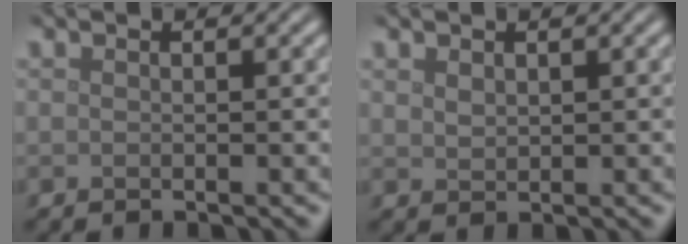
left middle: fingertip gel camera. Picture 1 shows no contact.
{"total": 1.1, "force": [0.7, 0.7, 0.5], "torque": [-0.013, 0.000, 0.018]}